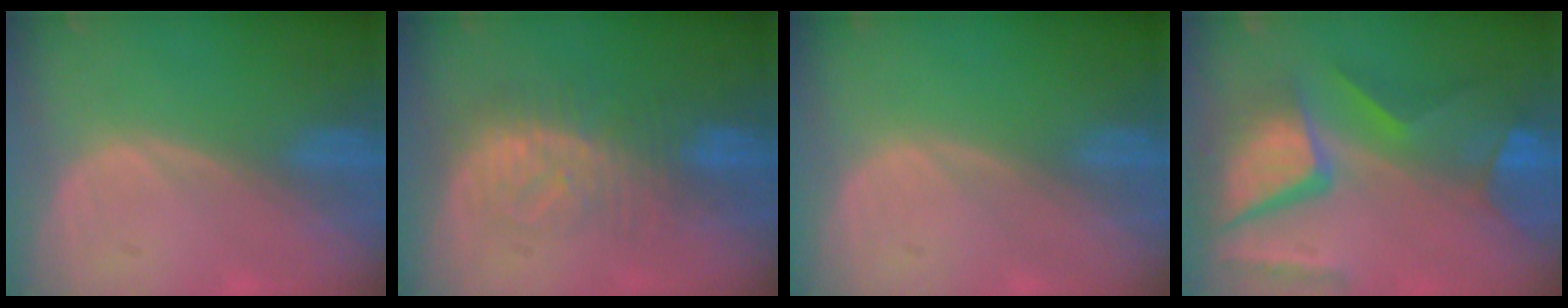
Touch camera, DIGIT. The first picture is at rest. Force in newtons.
{"total": 8.2, "press": 7.6, "slide": 2.9}
{"total": 0.0}
{"total": 12.0, "press": 9.9, "slide": 6.8}